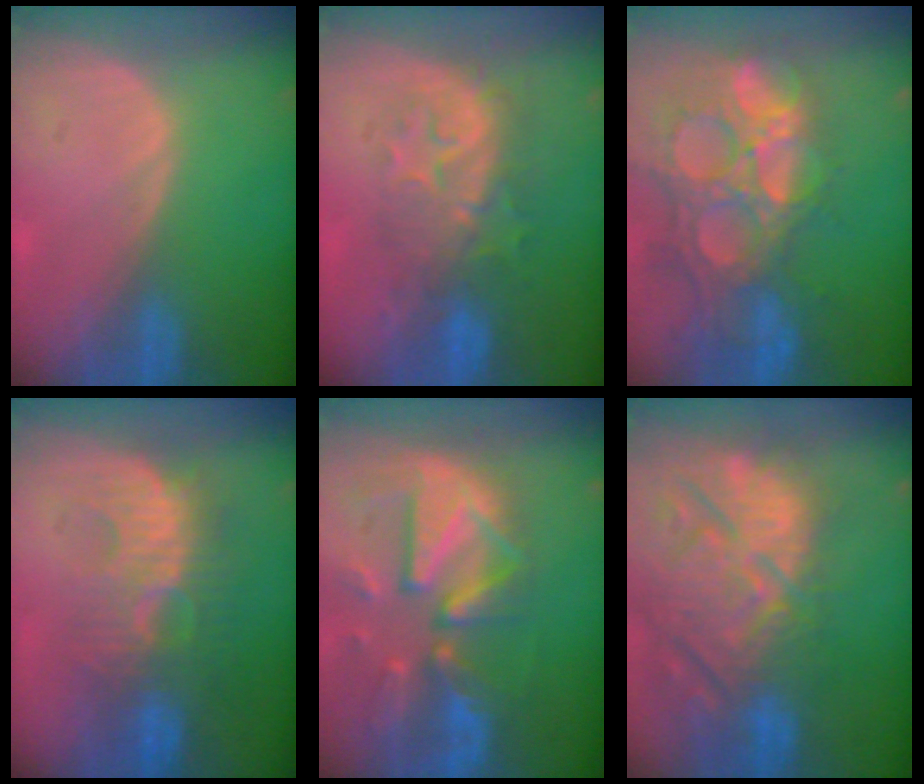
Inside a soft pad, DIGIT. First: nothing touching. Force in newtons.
{"total": 8.3, "press": 8.2, "slide": 1.8}
{"total": 14.7, "press": 12.1, "slide": 8.3}
{"total": 9.1, "press": 8.9, "slide": 1.7}
{"total": 12.3, "press": 10.6, "slide": 6.1}
{"total": 15.1, "press": 12.9, "slide": 7.8}